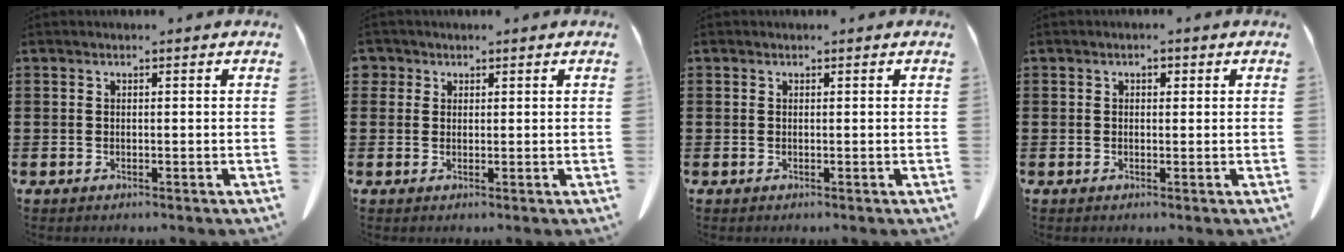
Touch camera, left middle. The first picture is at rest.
{"total": 1.6, "force": [1.1, 1.2, 0.2], "torque": [-0.010, 0.005, 0.021]}
{"total": 0.0}
{"total": 1.0, "force": [0.3, 0.8, 0.5], "torque": [-0.013, 0.006, 0.004]}